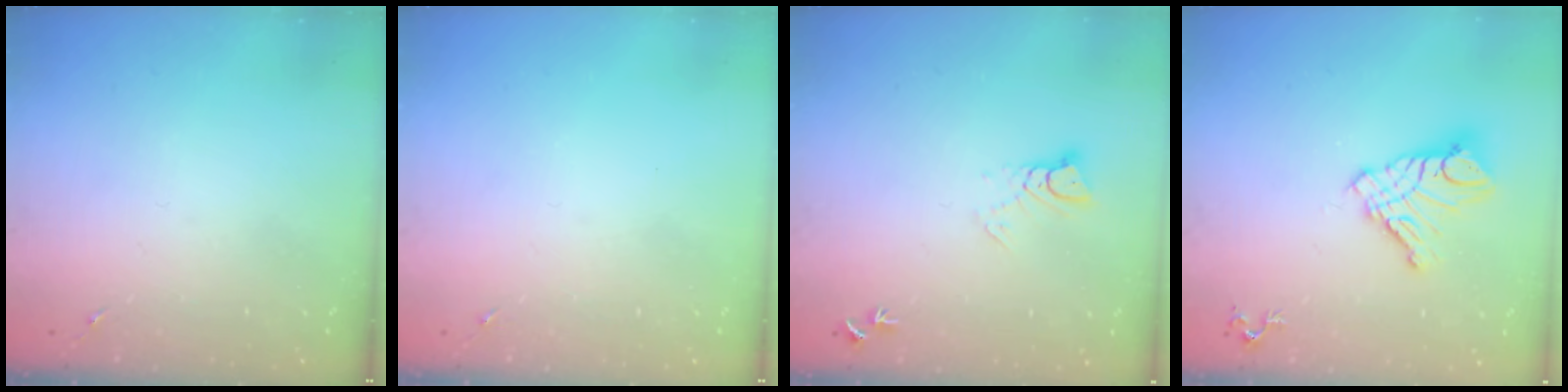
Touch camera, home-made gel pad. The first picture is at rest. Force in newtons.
{"total": 0.0}
{"total": 4.6, "press": 4.5, "slide": 0.5}
{"total": 12.8, "press": 12.7, "slide": 1.4}